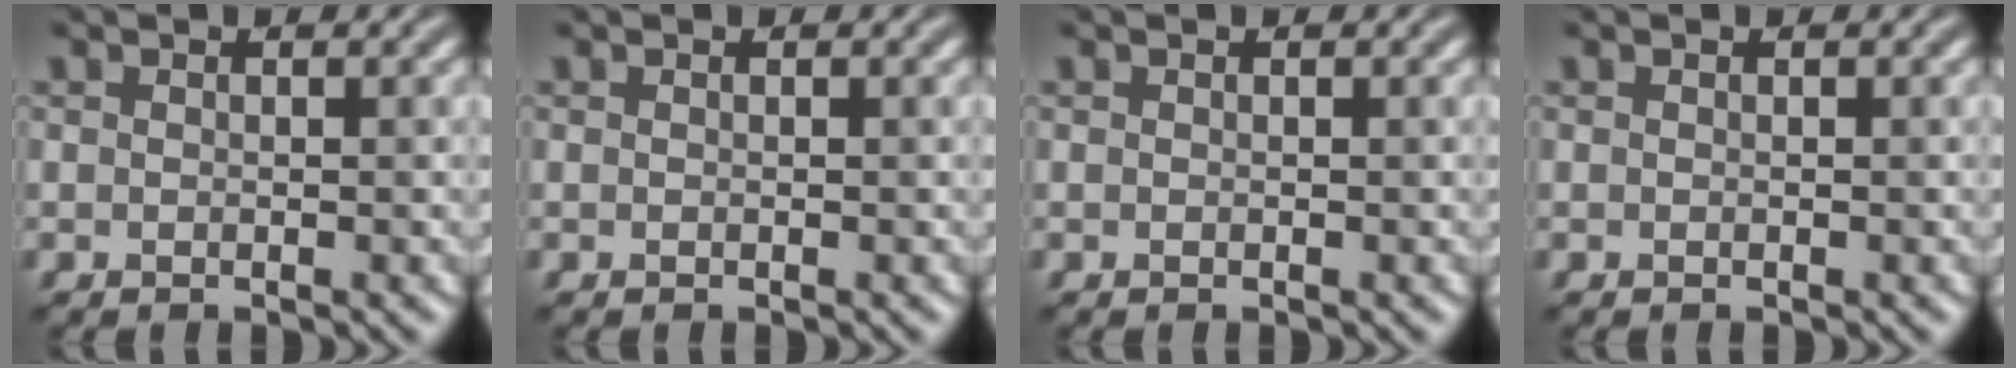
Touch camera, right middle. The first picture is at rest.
{"total": 0.0}
{"total": 0.0}
{"total": 0.0}